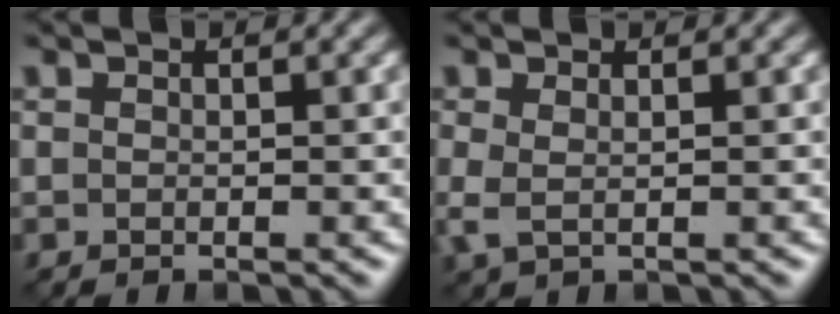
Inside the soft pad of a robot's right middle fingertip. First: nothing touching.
{"total": 1.7, "force": [0.1, 0.8, 1.5], "torque": [-0.039, -0.001, 0.001]}